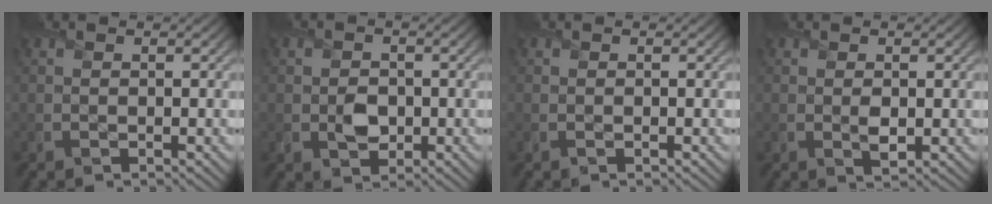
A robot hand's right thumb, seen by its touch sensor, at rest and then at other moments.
{"total": 3.2, "force": [-0.5, 2.7, 1.7], "torque": [-0.033, -0.009, -0.013]}
{"total": 0.0}
{"total": 1.6, "force": [0.0, 1.0, 1.2], "torque": [-0.024, -0.008, 0.002]}